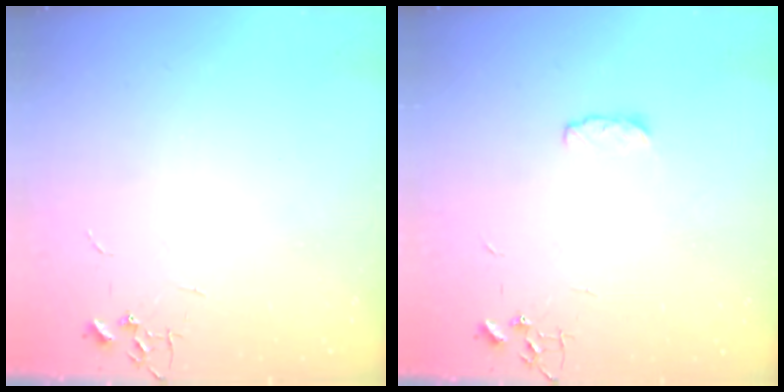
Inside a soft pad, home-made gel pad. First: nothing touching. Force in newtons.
{"total": 4.3, "press": 4.3, "slide": 0.7}